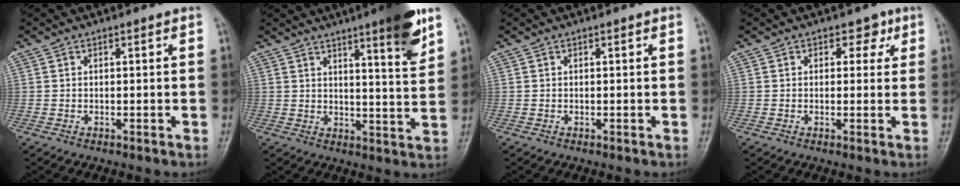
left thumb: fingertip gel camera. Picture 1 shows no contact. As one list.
[{"total": 10.7, "force": [6.5, 1.4, 8.3], "torque": [-0.100, -0.038, 0.088]}, {"total": 0.0}, {"total": 3.3, "force": [1.4, 2.5, 1.5], "torque": [0.011, -0.002, 0.013]}]